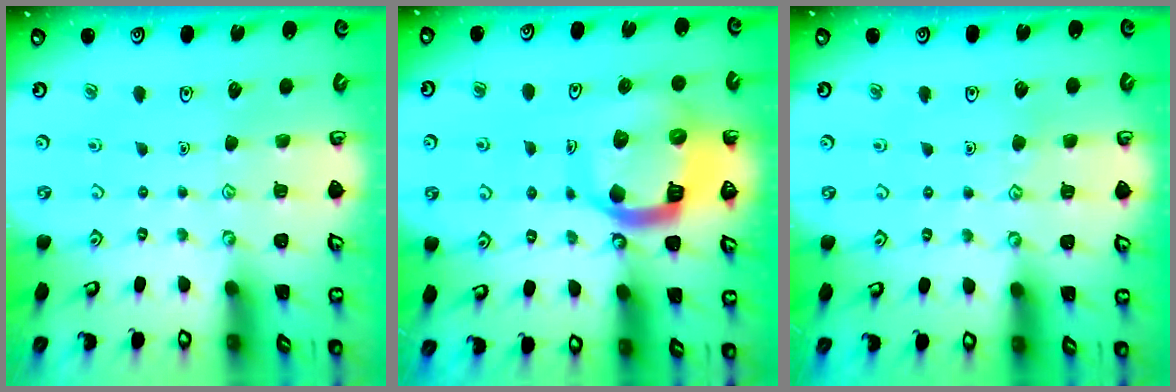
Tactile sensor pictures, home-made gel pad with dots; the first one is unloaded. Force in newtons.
{"total": 15.5, "press": 15.4, "slide": 1.9}
{"total": 3.4, "press": 3.4, "slide": 0.3}